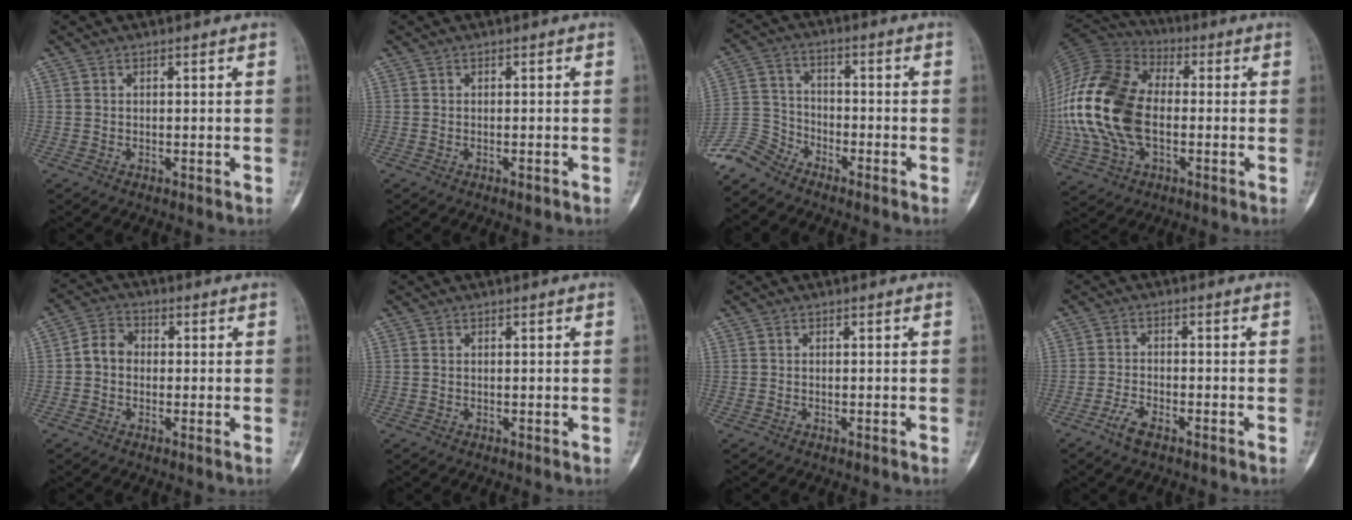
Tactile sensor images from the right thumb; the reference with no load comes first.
{"total": 0.9, "force": [-0.6, 0.2, 0.7], "torque": [-0.012, 0.003, -0.004]}
{"total": 7.0, "force": [-6.4, 2.5, 1.0], "torque": [-0.023, 0.032, -0.139]}
{"total": 20.9, "force": [-1.6, 13.4, 15.9], "torque": [-0.326, 0.016, -0.032]}
{"total": 4.5, "force": [-0.5, 3.4, 2.9], "torque": [-0.040, 0.011, -0.024]}
{"total": 0.0}
{"total": 0.0}
{"total": 3.8, "force": [-2.6, 1.1, 2.4], "torque": [-0.058, 0.016, -0.050]}